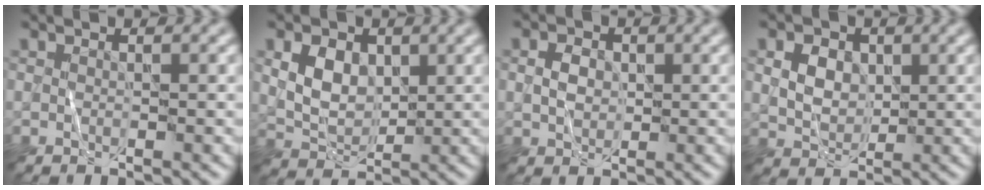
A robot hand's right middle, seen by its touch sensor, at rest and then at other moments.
{"total": 3.8, "force": [1.3, 2.8, 2.3], "torque": [-0.046, -0.001, 0.023]}
{"total": 1.9, "force": [0.4, 1.6, 1.1], "torque": [-0.019, 0.004, 0.003]}
{"total": 3.1, "force": [1.0, 2.4, 1.7], "torque": [-0.031, -0.001, 0.014]}